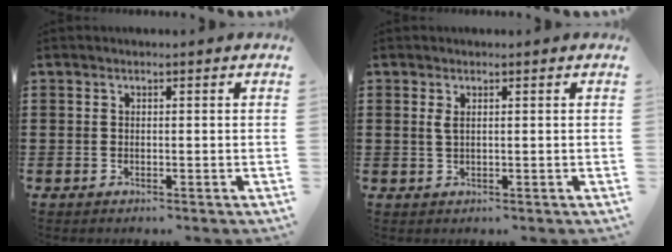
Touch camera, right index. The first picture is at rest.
{"total": 1.2, "force": [0.4, 0.3, 1.0], "torque": [-0.022, 0.004, 0.007]}